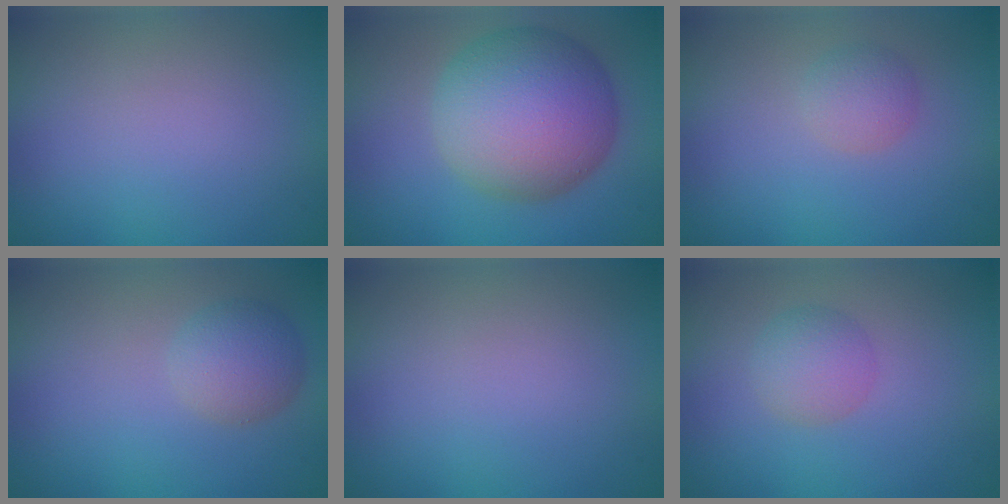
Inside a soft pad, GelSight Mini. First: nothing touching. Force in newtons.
{"total": 10.5, "press": 10.5, "slide": 0.3}
{"total": 1.9, "press": 1.9, "slide": 0.1}
{"total": 2.9, "press": 2.9, "slide": 0.0}
{"total": 0.0}
{"total": 2.5, "press": 2.5, "slide": 0.1}